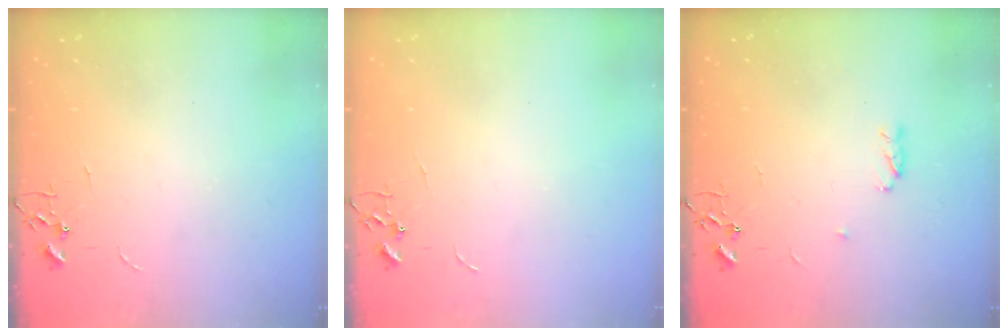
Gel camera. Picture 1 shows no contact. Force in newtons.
{"total": 0.0}
{"total": 3.7, "press": 3.7, "slide": 0.6}